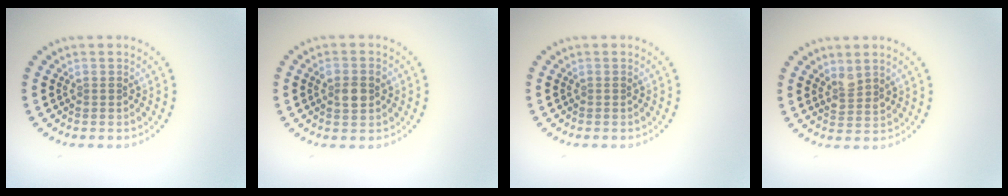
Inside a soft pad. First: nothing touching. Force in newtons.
{"total": 2.5, "press": 2.5, "slide": 0.2}
{"total": 0.0}
{"total": 1.7, "press": 1.4, "slide": 0.9}